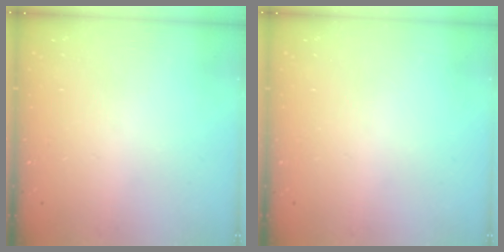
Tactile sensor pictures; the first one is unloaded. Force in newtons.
{"total": 0.0}